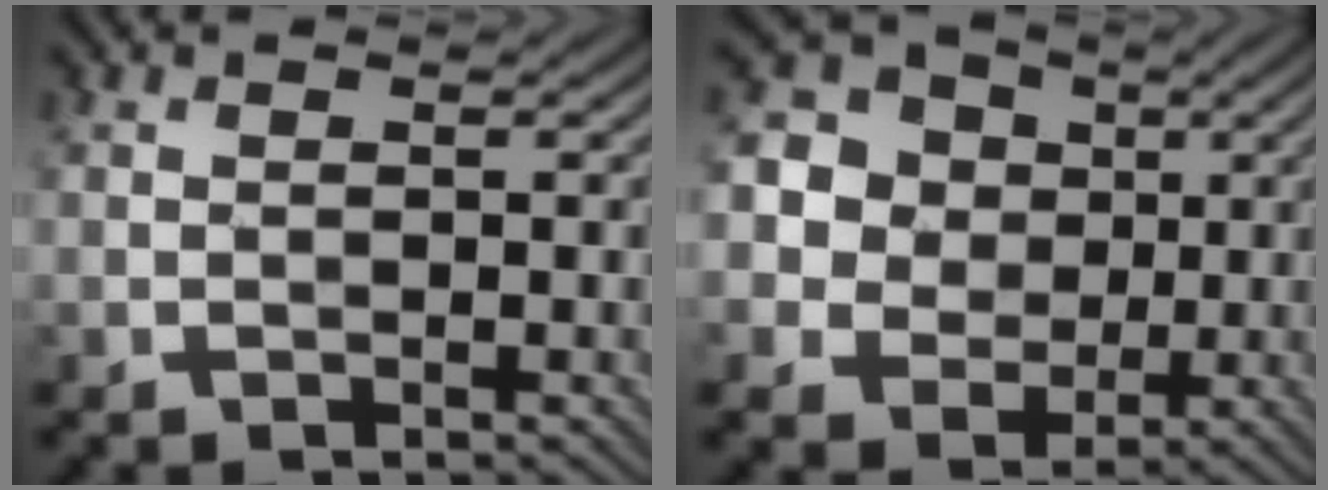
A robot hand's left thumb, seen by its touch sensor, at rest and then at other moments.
{"total": 11.9, "force": [2.7, 10.8, 4.3], "torque": [-0.173, 0.035, 0.059]}